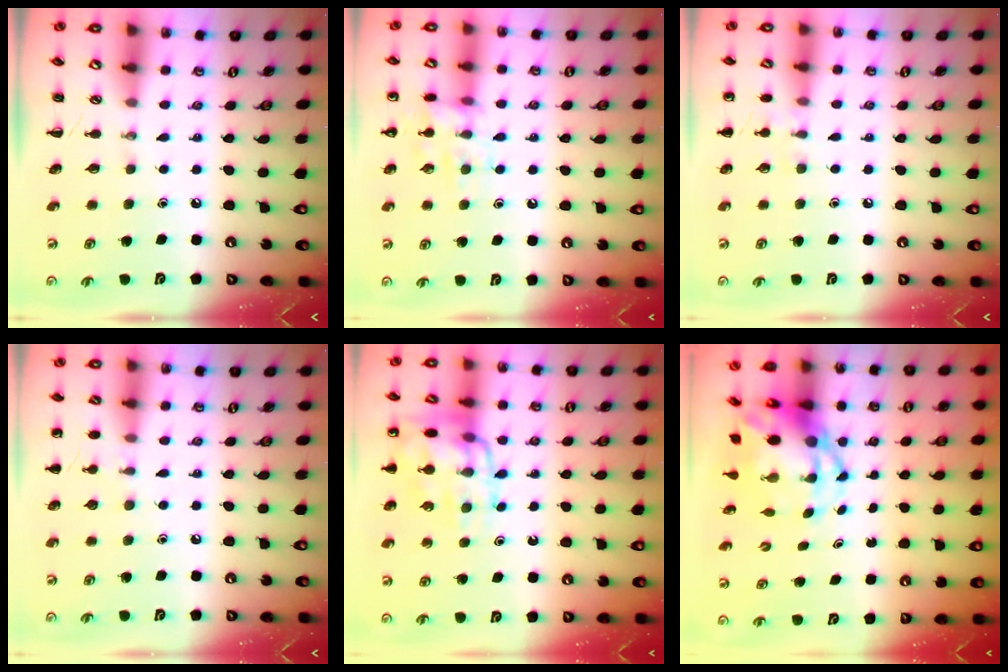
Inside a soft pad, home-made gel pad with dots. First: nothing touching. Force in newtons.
{"total": 12.0, "press": 12.0, "slide": 0.7}
{"total": 5.9, "press": 5.6, "slide": 1.9}
{"total": 5.9, "press": 5.7, "slide": 1.7}
{"total": 15.0, "press": 14.9, "slide": 1.6}
{"total": 5.8, "press": 5.6, "slide": 1.7}